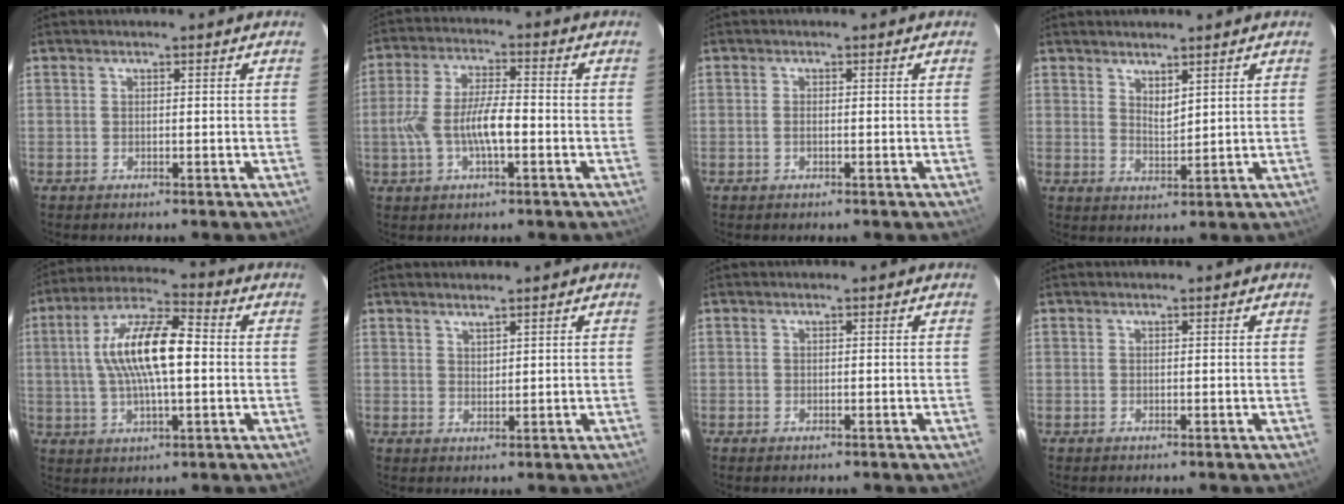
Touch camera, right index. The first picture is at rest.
{"total": 9.6, "force": [-2.1, 2.9, 8.9], "torque": [-0.180, 0.003, -0.037]}
{"total": 0.9, "force": [-0.3, 0.4, 0.7], "torque": [-0.015, 0.001, -0.006]}
{"total": 3.2, "force": [2.4, 1.0, 1.8], "torque": [-0.028, -0.005, 0.042]}
{"total": 14.3, "force": [0.9, 4.4, 13.6], "torque": [-0.258, 0.017, 0.012]}
{"total": 1.8, "force": [1.6, 0.4, 0.8], "torque": [-0.010, 0.001, 0.028]}
{"total": 0.6, "force": [-0.4, 0.3, 0.2], "torque": [-0.005, -0.003, -0.008]}
{"total": 0.0}